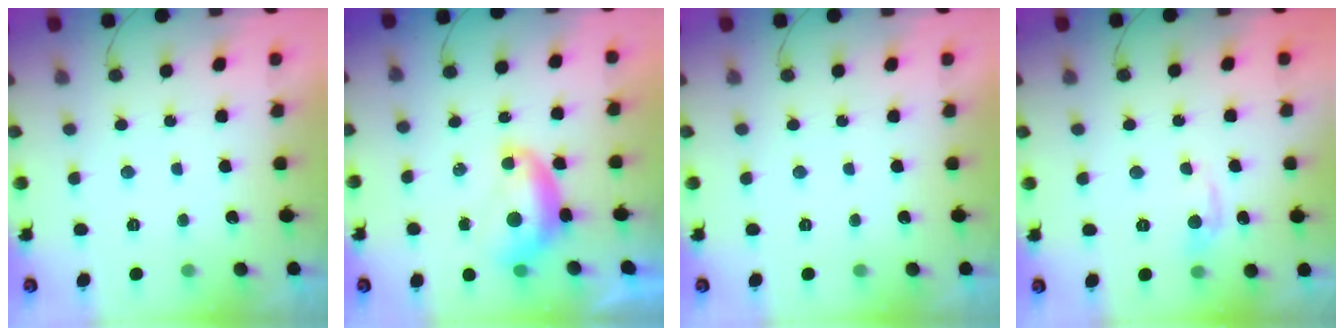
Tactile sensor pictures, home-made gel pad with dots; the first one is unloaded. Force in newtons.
{"total": 7.9, "press": 7.8, "slide": 0.8}
{"total": 0.0}
{"total": 6.3, "press": 6.3, "slide": 0.9}